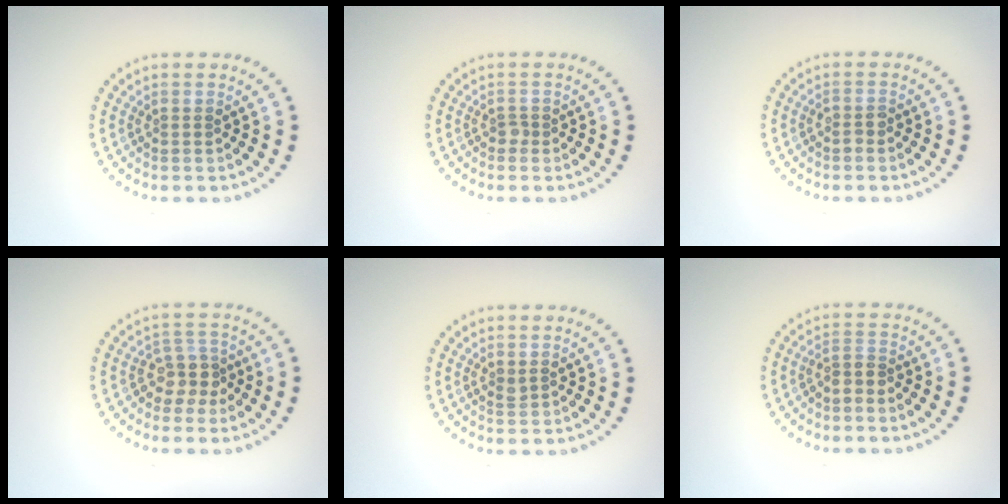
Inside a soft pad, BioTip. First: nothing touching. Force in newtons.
{"total": 0.8, "press": 0.5, "slide": 0.5}
{"total": 0.9, "press": 0.8, "slide": 0.5}
{"total": 2.6, "press": 2.2, "slide": 1.5}
{"total": 0.6, "press": 0.5, "slide": 0.2}
{"total": 1.4, "press": 0.9, "slide": 1.0}